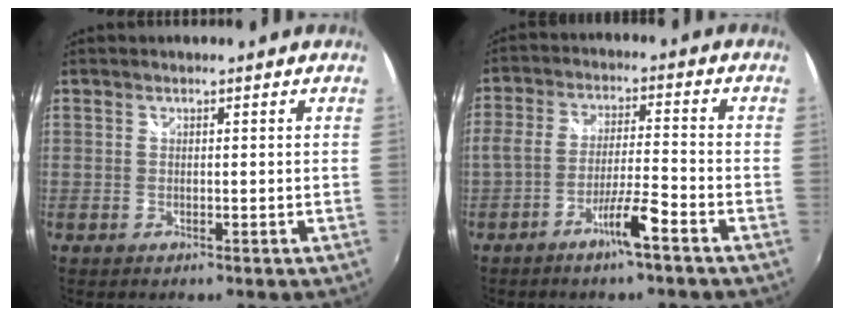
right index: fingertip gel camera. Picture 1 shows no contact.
{"total": 7.1, "force": [-4.4, 0.0, 5.6], "torque": [-0.112, 0.000, -0.080]}